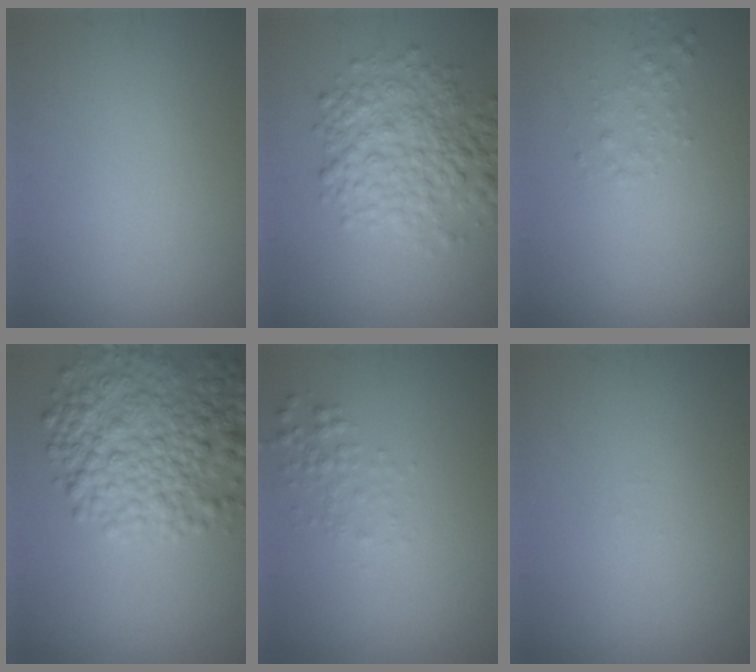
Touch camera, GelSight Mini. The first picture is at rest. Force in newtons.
{"total": 6.0, "press": 6.0, "slide": 0.2}
{"total": 1.0, "press": 1.0, "slide": 0.0}
{"total": 8.0, "press": 8.0, "slide": 0.3}
{"total": 1.5, "press": 1.5, "slide": 0.1}
{"total": 0.0}